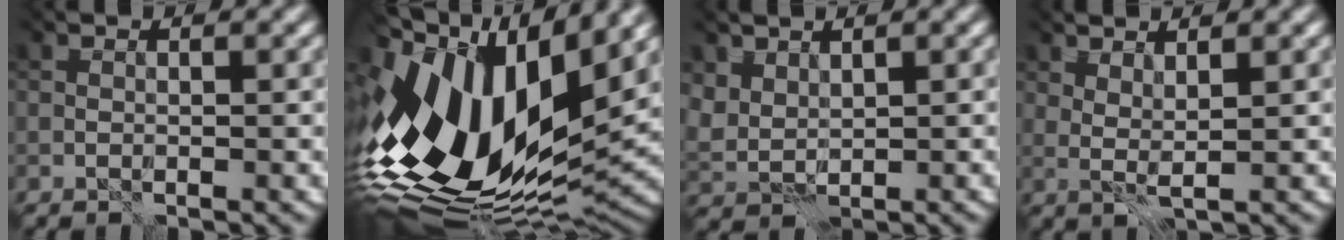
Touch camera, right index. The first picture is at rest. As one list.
[{"total": 16.3, "force": [0.9, 8.7, 13.7], "torque": [-0.285, -0.001, 0.014]}, {"total": 2.6, "force": [2.1, 1.4, 0.6], "torque": [-0.022, 0.000, 0.042]}, {"total": 1.7, "force": [1.5, -0.2, 0.8], "torque": [-0.021, -0.003, 0.029]}]